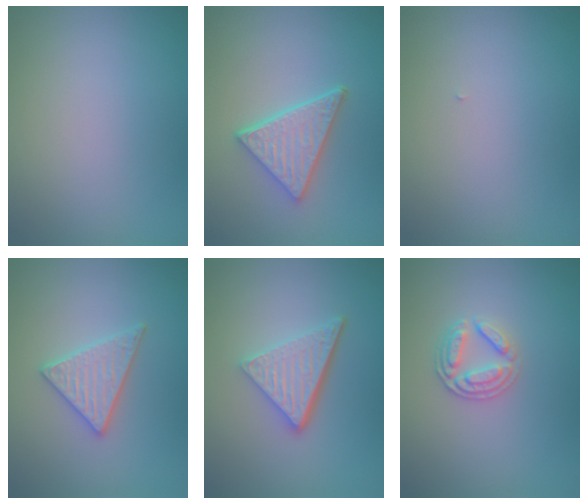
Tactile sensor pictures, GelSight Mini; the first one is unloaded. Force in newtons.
{"total": 4.6, "press": 3.7, "slide": 2.7}
{"total": 0.0}
{"total": 2.9, "press": 2.9, "slide": 0.3}
{"total": 4.8, "press": 3.4, "slide": 3.4}
{"total": 2.6, "press": 2.5, "slide": 0.6}